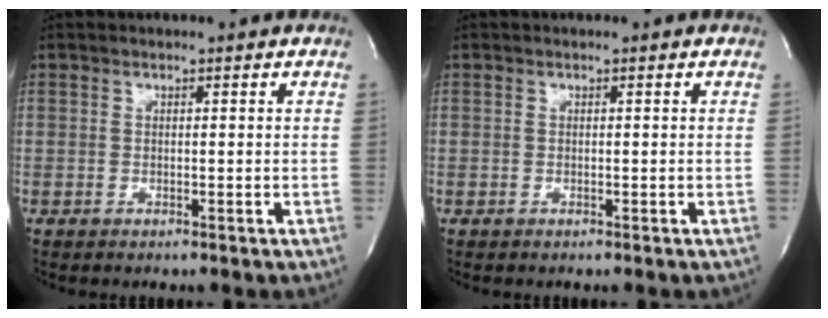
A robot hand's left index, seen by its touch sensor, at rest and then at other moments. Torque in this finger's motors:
{"motor_torque": [-0.10, 0.10, 0.00, 0.00]}